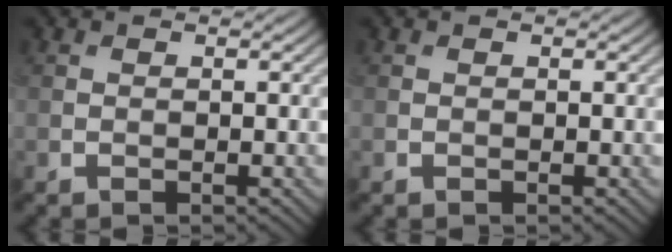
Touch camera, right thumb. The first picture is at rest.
{"total": 0.0}